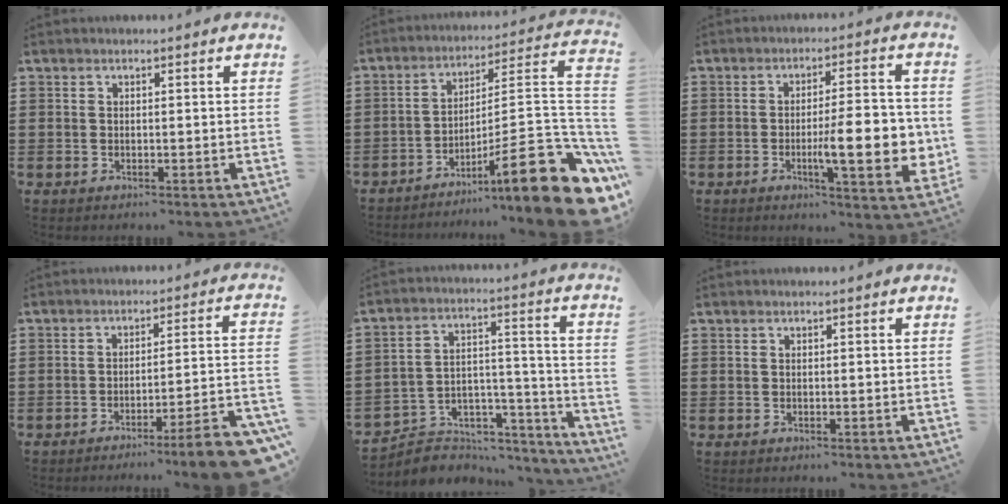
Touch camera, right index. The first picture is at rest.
{"total": 14.7, "force": [-7.1, 2.1, 12.8], "torque": [-0.182, -0.006, -0.121]}
{"total": 11.9, "force": [-2.2, 3.0, 11.3], "torque": [-0.148, -0.010, -0.034]}
{"total": 7.6, "force": [-5.8, -0.4, 4.9], "torque": [-0.074, -0.006, -0.109]}
{"total": 4.5, "force": [-3.7, 2.5, 0.6], "torque": [-0.018, 0.005, -0.075]}
{"total": 0.0}